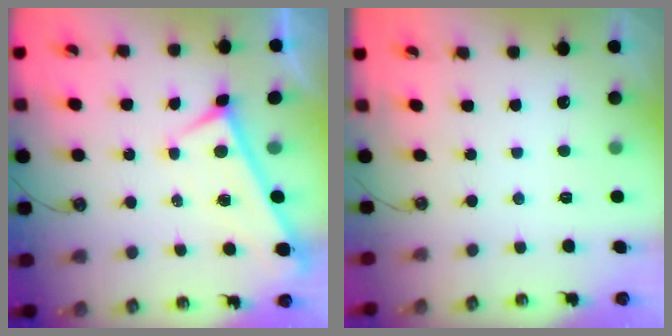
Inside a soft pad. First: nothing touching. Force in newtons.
{"total": 0.0}